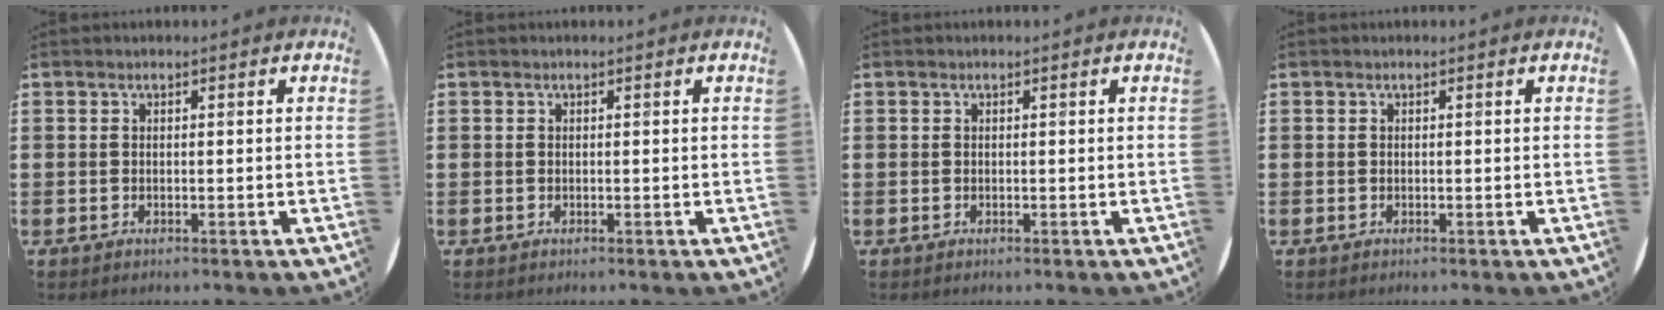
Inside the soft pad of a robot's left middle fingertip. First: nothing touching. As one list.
[{"total": 0.0}, {"total": 0.0}, {"total": 0.0}]